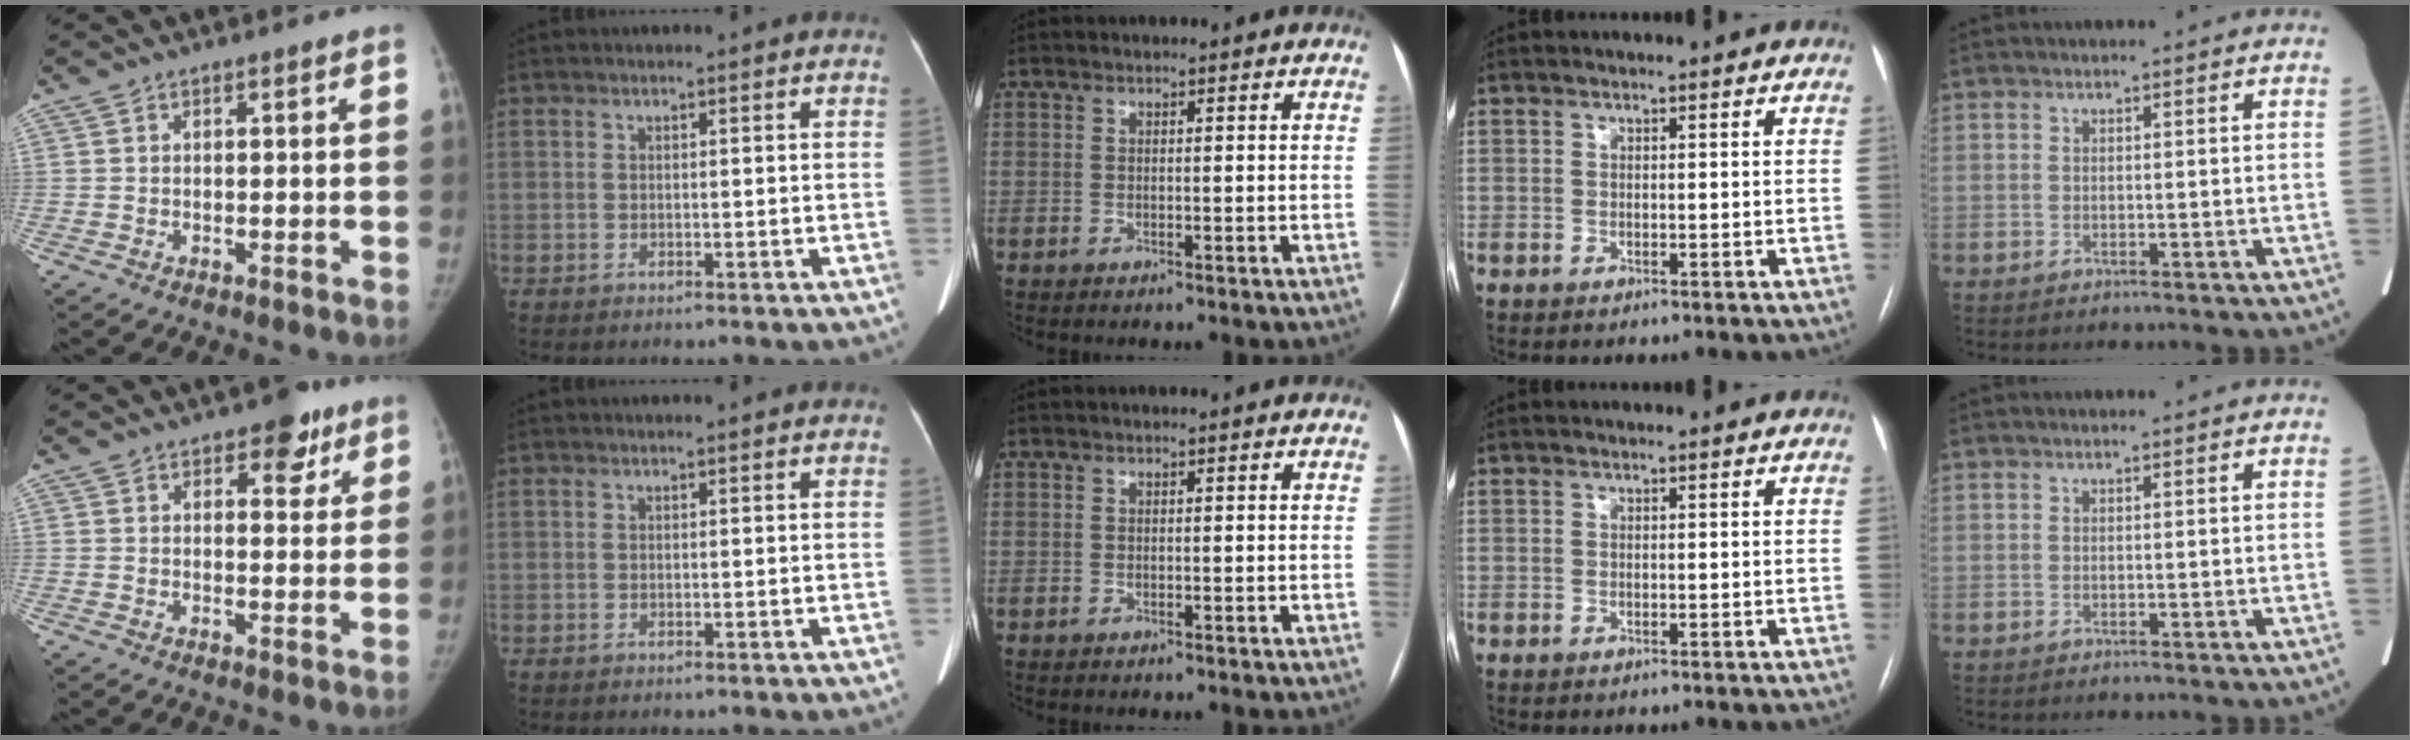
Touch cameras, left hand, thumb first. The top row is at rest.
{"thumb": {"total": 5.9, "force": [3.5, 3.4, 3.3], "torque": [-0.010, -0.014, 0.043]}}